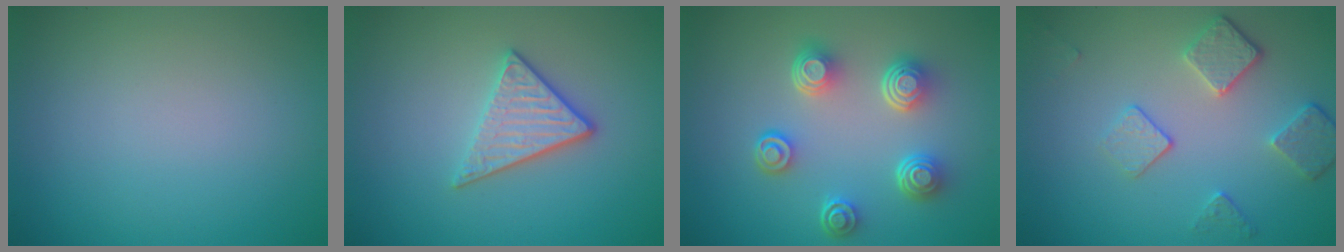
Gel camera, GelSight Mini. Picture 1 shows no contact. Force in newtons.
{"total": 3.3, "press": 2.9, "slide": 1.5}
{"total": 4.9, "press": 3.6, "slide": 3.4}
{"total": 3.7, "press": 2.9, "slide": 2.3}